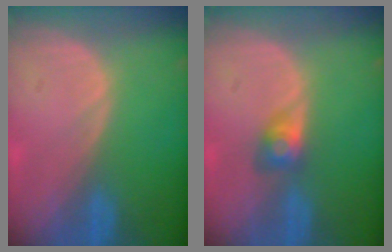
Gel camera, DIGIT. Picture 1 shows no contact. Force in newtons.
{"total": 3.1, "press": 2.7, "slide": 1.4}